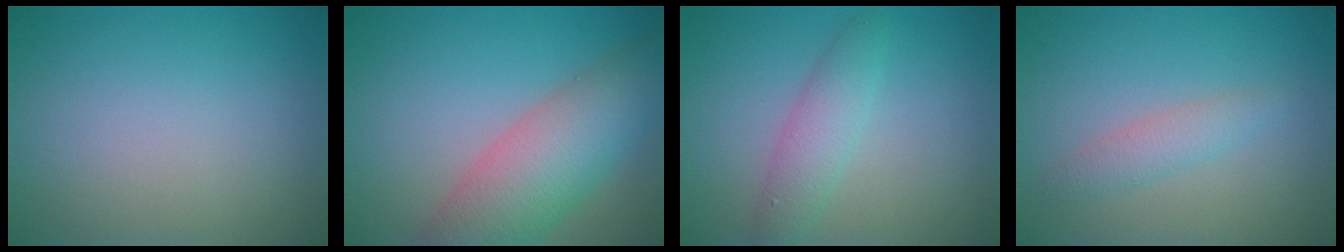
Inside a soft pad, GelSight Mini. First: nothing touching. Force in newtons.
{"total": 7.7, "press": 7.7, "slide": 0.4}
{"total": 2.8, "press": 2.8, "slide": 0.1}
{"total": 1.8, "press": 1.8, "slide": 0.0}